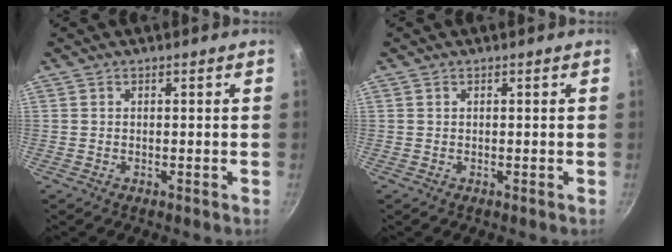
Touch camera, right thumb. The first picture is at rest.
{"total": 0.0}